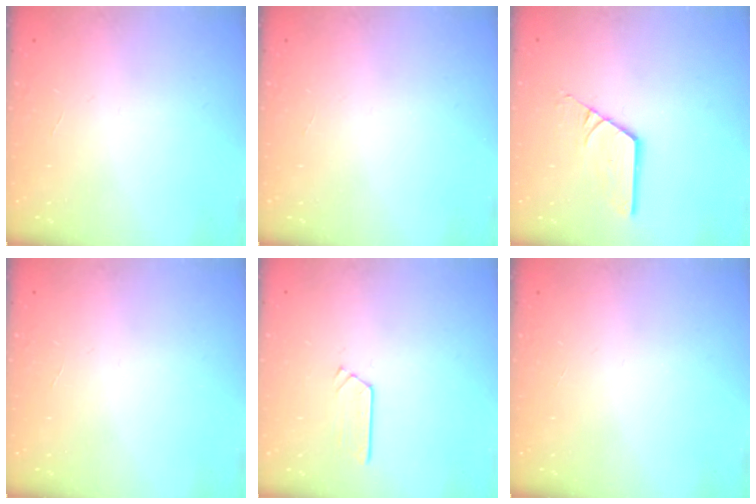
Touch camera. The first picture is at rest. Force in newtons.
{"total": 0.0}
{"total": 5.3, "press": 5.2, "slide": 0.5}
{"total": 0.0}
{"total": 2.8, "press": 2.8, "slide": 0.3}
{"total": 0.0}